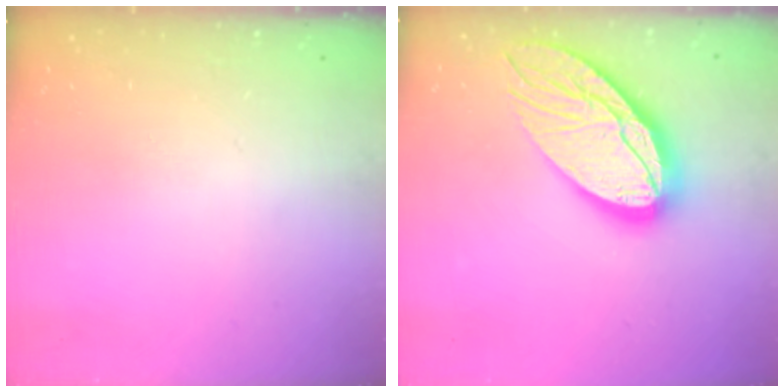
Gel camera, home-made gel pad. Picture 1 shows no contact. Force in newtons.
{"total": 23.7, "press": 23.6, "slide": 2.1}